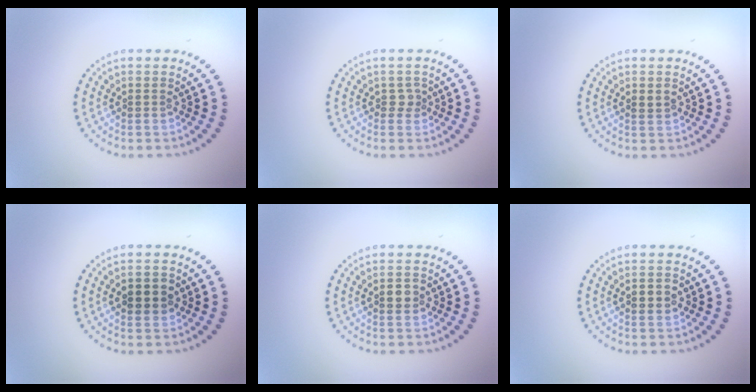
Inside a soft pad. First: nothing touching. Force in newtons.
{"total": 0.9, "press": 0.6, "slide": 0.8}
{"total": 0.8, "press": 0.8, "slide": 0.1}
{"total": 2.3, "press": 2.3, "slide": 0.2}
{"total": 1.3, "press": 1.2, "slide": 0.4}
{"total": 2.1, "press": 2.1, "slide": 0.2}